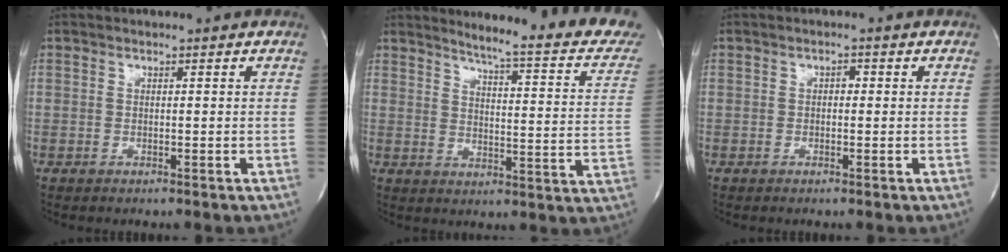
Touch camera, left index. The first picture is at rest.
{"total": 18.8, "force": [16.8, 1.3, 8.4], "torque": [-0.104, -0.068, 0.191]}
{"total": 1.0, "force": [0.0, 0.6, 0.8], "torque": [-0.008, 0.005, -0.003]}